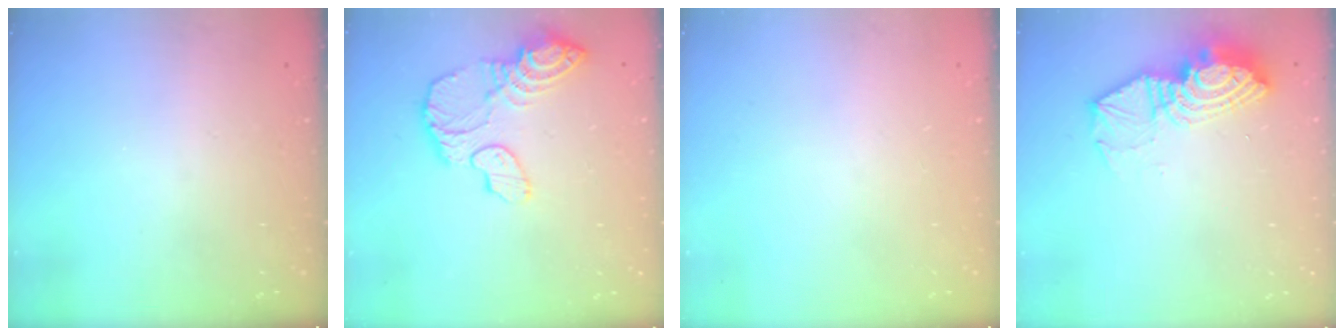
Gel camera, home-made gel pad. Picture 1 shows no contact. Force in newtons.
{"total": 14.9, "press": 14.8, "slide": 1.5}
{"total": 0.0}
{"total": 13.6, "press": 13.5, "slide": 1.2}